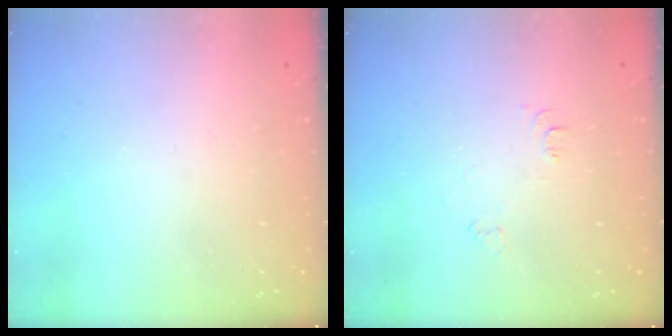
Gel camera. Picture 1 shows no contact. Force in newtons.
{"total": 3.4, "press": 3.4, "slide": 0.4}